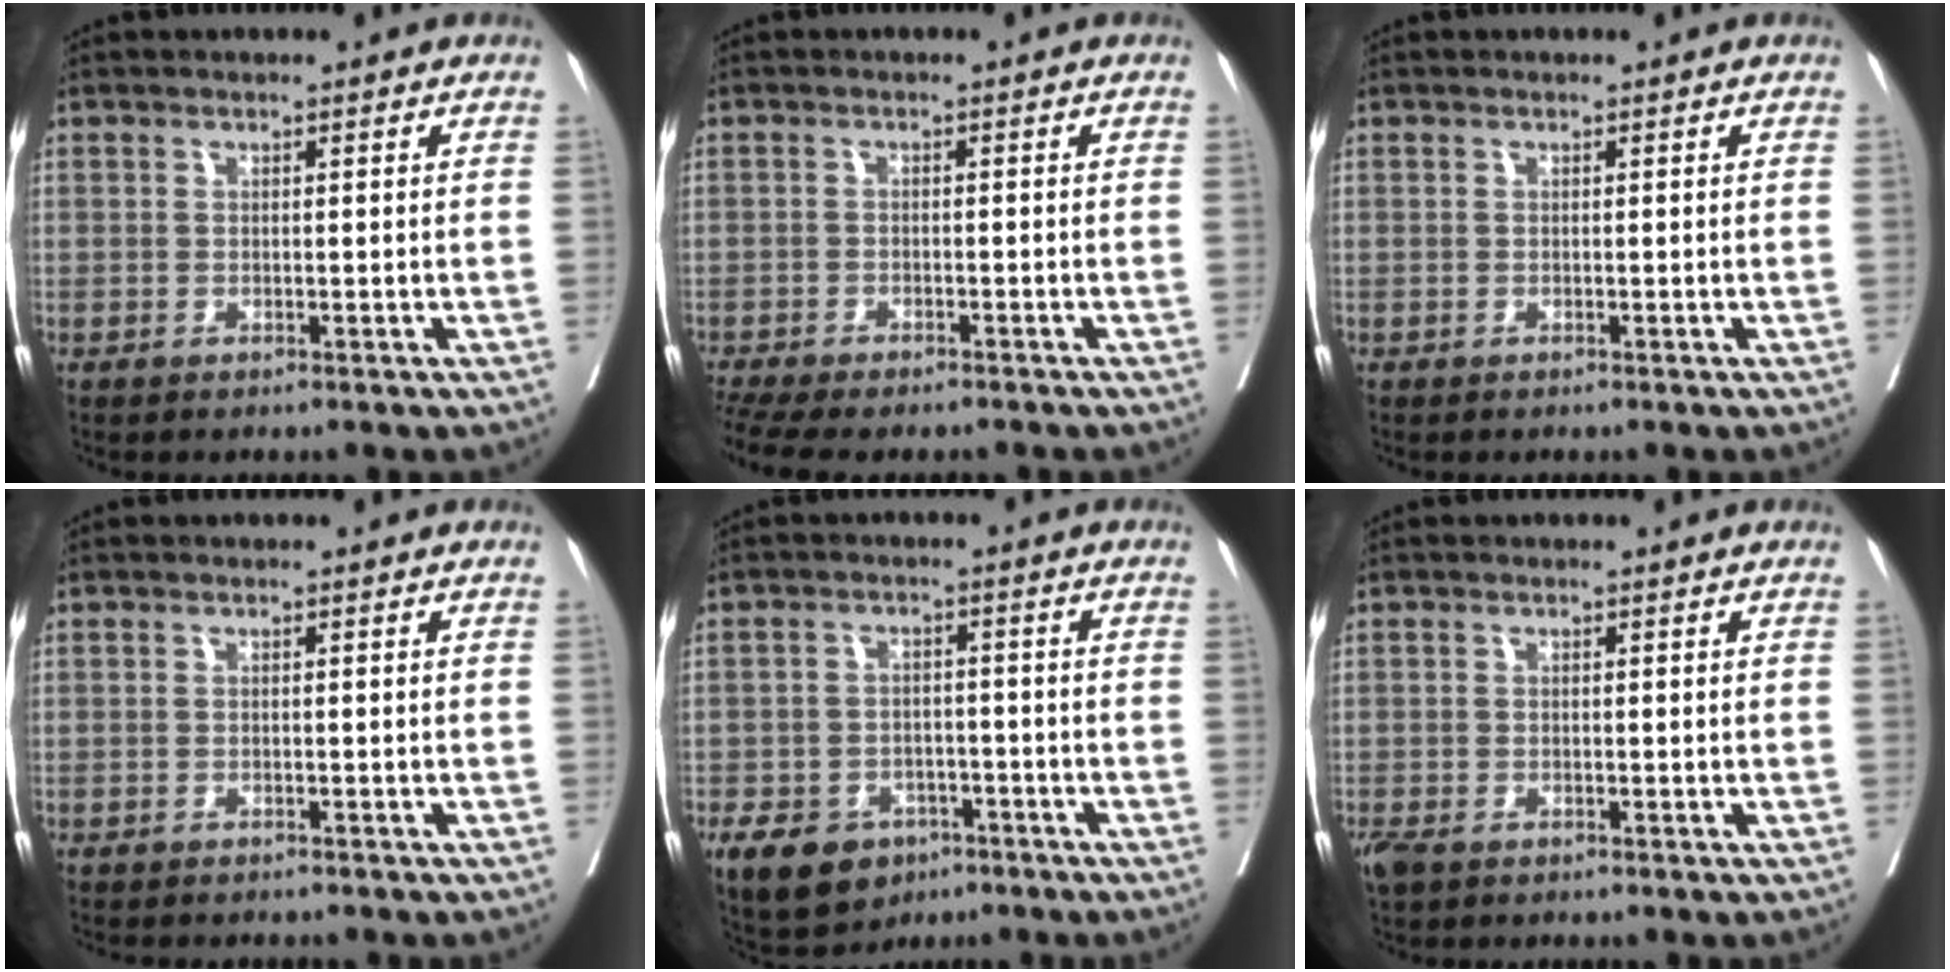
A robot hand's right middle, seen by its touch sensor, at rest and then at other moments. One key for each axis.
{"total": 11.4, "fx": -9.6, "fy": 3.1, "fz": 5.2, "tx": -0.111, "ty": -0.009, "tz": -0.134}
{"total": 0.0}
{"total": 3.9, "fx": -3.5, "fy": 0.8, "fz": 1.4, "tx": -0.021, "ty": -0.006, "tz": -0.046}
{"total": 10.8, "fx": -6.0, "fy": 7.7, "fz": 4.7, "tx": -0.102, "ty": 0.004, "tz": -0.088}
{"total": 2.8, "fx": -1.9, "fy": 1.5, "fz": 1.5, "tx": -0.035, "ty": -0.008, "tz": -0.032}